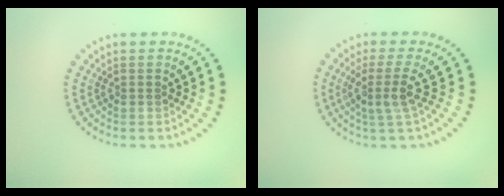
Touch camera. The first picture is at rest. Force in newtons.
{"total": 2.8, "press": 2.0, "slide": 1.8}